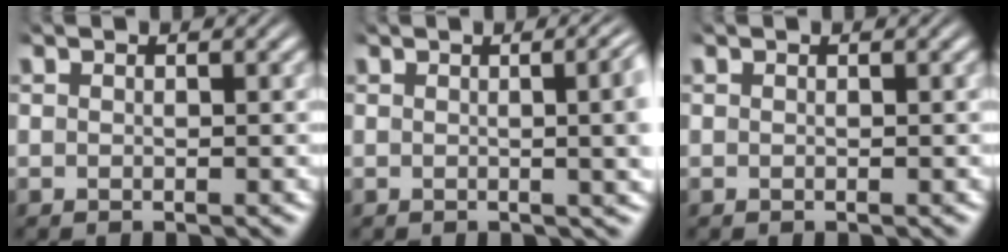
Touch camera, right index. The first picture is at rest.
{"total": 5.0, "force": [0.8, 1.7, 4.7], "torque": [-0.031, 0.025, -0.002]}
{"total": 0.0}